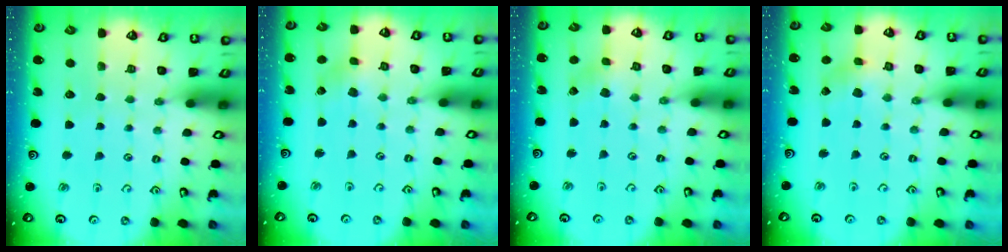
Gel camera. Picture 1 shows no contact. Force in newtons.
{"total": 2.3, "press": 2.3, "slide": 0.6}
{"total": 2.3, "press": 2.3, "slide": 0.4}
{"total": 2.7, "press": 2.7, "slide": 0.5}